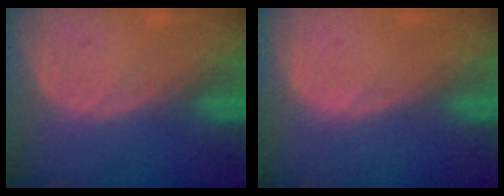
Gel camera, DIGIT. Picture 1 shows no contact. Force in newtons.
{"total": 0.0}